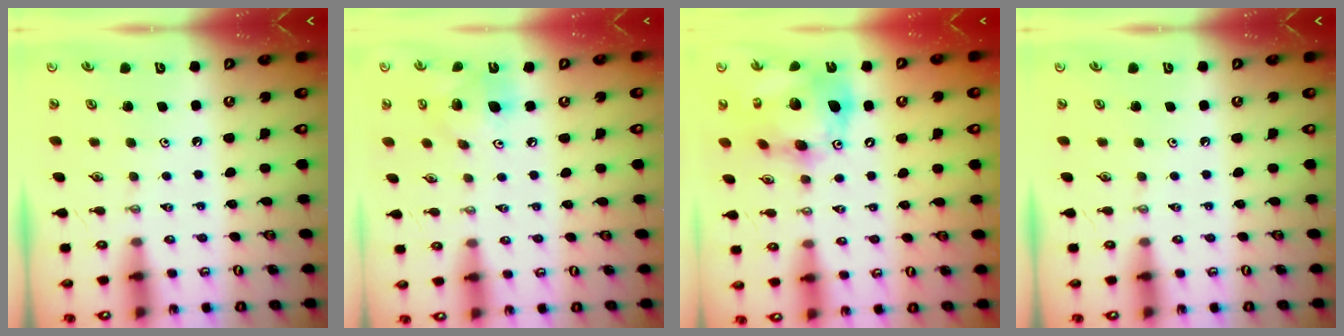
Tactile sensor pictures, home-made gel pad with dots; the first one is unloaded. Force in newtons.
{"total": 11.9, "press": 11.6, "slide": 2.6}
{"total": 18.7, "press": 18.5, "slide": 2.3}
{"total": 0.0}